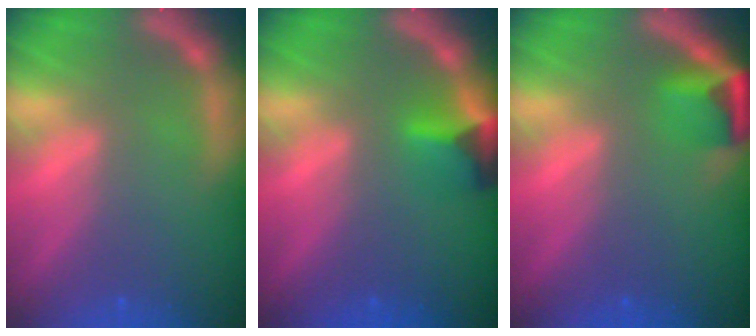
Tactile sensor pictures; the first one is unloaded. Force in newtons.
{"total": 3.4}
{"total": 3.4}